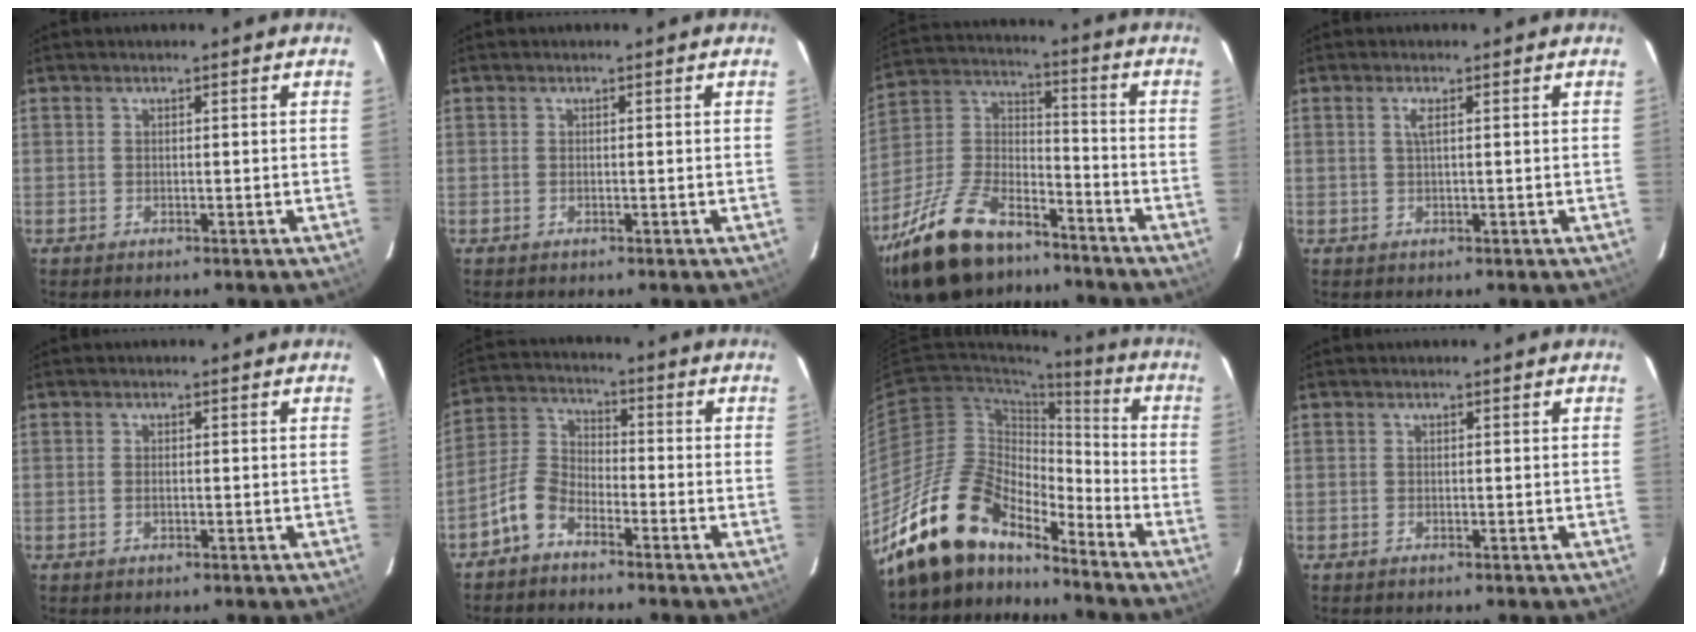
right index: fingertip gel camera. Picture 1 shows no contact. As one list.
[{"total": 0.0}, {"total": 24.2, "force": [-16.9, 11.0, 13.4], "torque": [-0.284, 0.004, -0.288]}, {"total": 1.6, "force": [0.5, 0.1, 1.5], "torque": [-0.030, 0.001, 0.009]}, {"total": 1.0, "force": [-0.2, 0.6, 0.8], "torque": [-0.017, 0.000, -0.005]}, {"total": 6.6, "force": [-4.5, 3.4, 3.3], "torque": [-0.079, 0.020, -0.099]}, {"total": 17.8, "force": [-14.9, 6.6, 7.0], "torque": [-0.136, 0.012, -0.271]}, {"total": 0.0}]